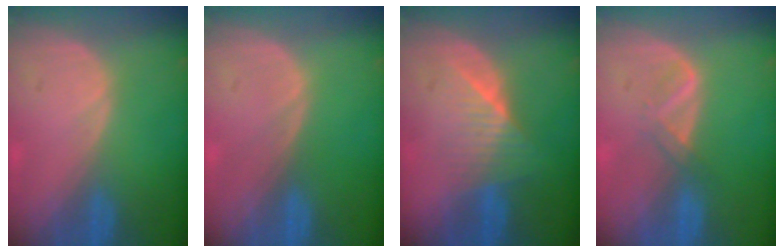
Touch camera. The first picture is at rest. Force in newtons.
{"total": 0.0}
{"total": 6.3, "press": 5.9, "slide": 2.4}
{"total": 2.1, "press": 2.1, "slide": 0.2}